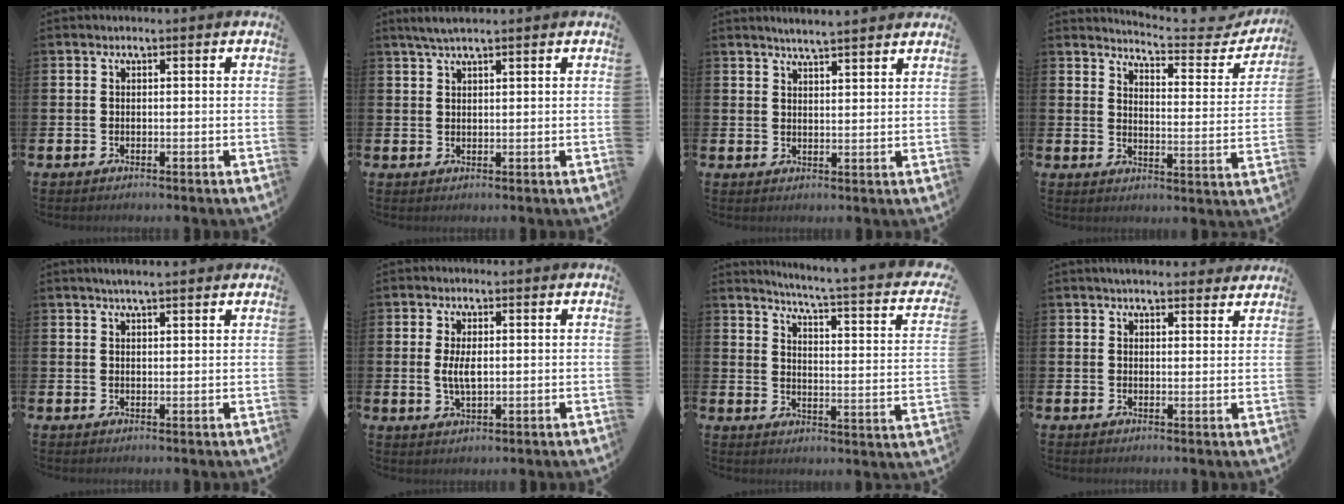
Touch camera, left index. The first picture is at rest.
{"total": 2.7, "force": [2.1, 0.4, 1.5], "torque": [-0.037, 0.004, 0.040]}
{"total": 3.9, "force": [3.8, -0.5, 0.5], "torque": [-0.016, -0.017, 0.068]}
{"total": 4.8, "force": [4.7, 0.4, 1.0], "torque": [-0.028, -0.045, 0.073]}
{"total": 2.7, "force": [2.4, 0.2, 1.1], "torque": [-0.017, -0.006, 0.041]}
{"total": 3.6, "force": [0.5, 1.5, 3.2], "torque": [-0.052, -0.001, 0.004]}
{"total": 3.7, "force": [2.9, -0.3, 2.3], "torque": [-0.049, -0.042, 0.033]}
{"total": 3.5, "force": [3.4, 0.7, 0.7], "torque": [-0.011, -0.016, 0.061]}